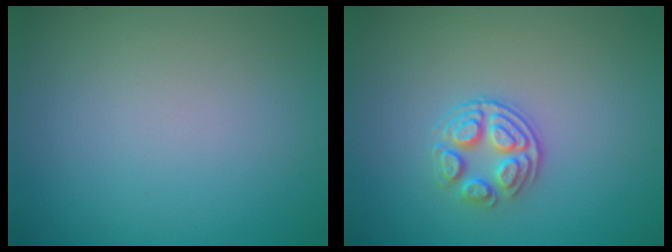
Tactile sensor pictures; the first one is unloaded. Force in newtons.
{"total": 3.0, "press": 2.6, "slide": 1.5}